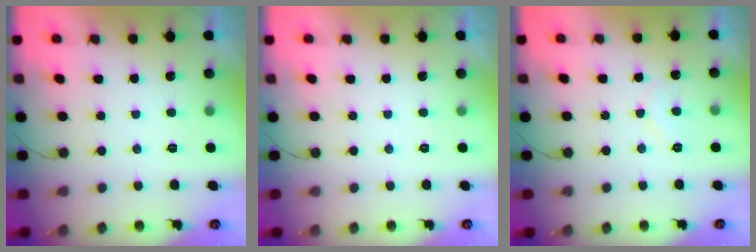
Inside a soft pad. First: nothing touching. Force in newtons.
{"total": 0.0}
{"total": 5.6, "press": 5.6, "slide": 0.5}